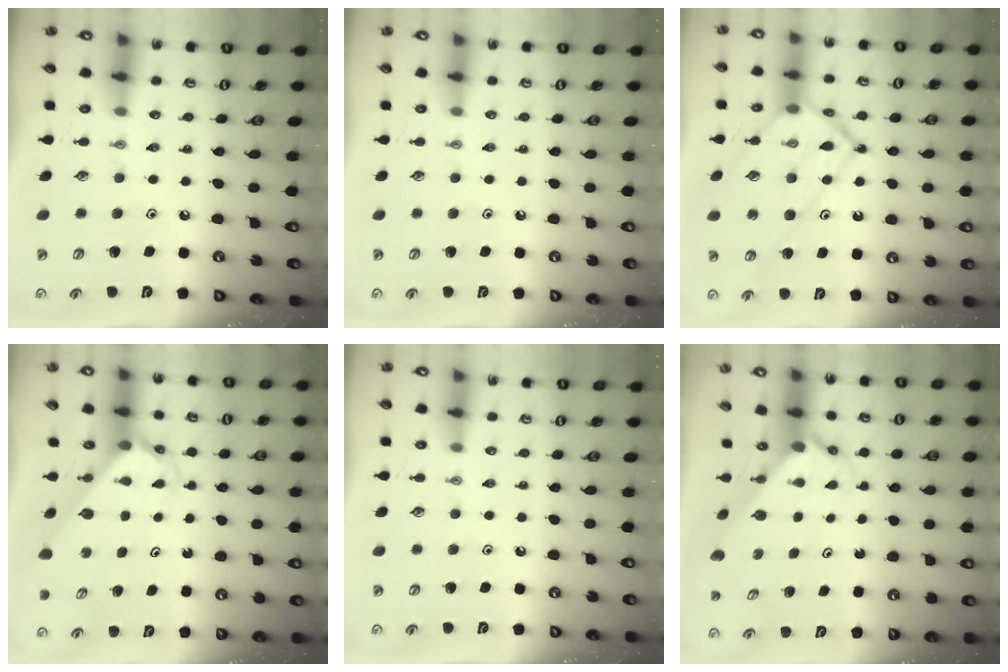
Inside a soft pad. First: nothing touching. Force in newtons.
{"total": 0.0}
{"total": 15.0, "press": 15.0, "slide": 1.2}
{"total": 2.7, "press": 2.7, "slide": 0.2}
{"total": 0.0}
{"total": 1.7, "press": 1.7, "slide": 0.1}